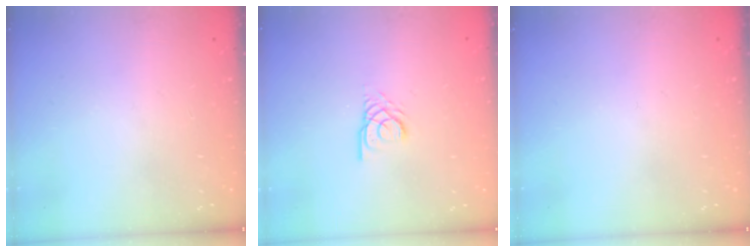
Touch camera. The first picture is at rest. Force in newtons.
{"total": 2.9, "press": 2.9, "slide": 0.1}
{"total": 0.0}